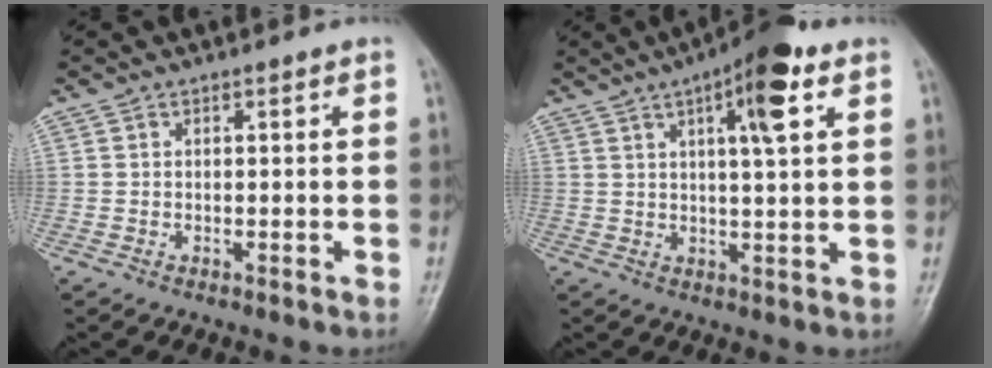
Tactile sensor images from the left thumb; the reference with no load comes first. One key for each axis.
{"total": 11.1, "fx": 5.1, "fy": 2.6, "fz": 9.5, "tx": -0.137, "ty": -0.003, "tz": 0.073}